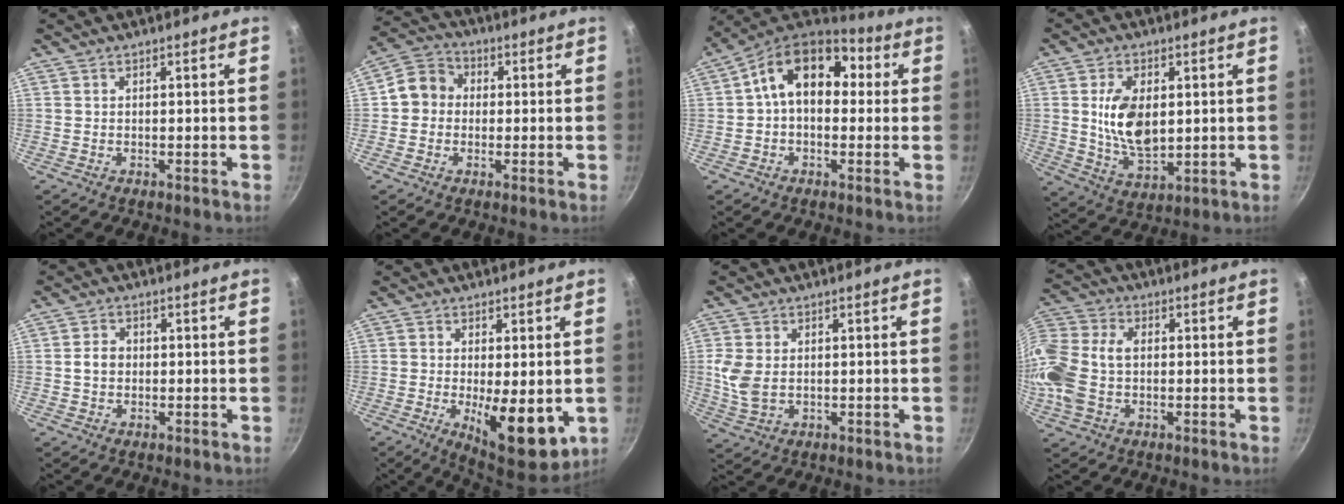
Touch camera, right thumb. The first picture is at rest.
{"total": 7.4, "force": [0.0, 6.5, 3.4], "torque": [-0.043, 0.025, -0.014]}
{"total": 15.1, "force": [2.1, 10.0, 11.1], "torque": [-0.143, 0.045, 0.021]}
{"total": 11.4, "force": [1.4, 6.7, 9.2], "torque": [-0.154, -0.015, 0.037]}
{"total": 3.1, "force": [-0.1, 2.5, 1.8], "torque": [-0.028, 0.009, -0.006]}
{"total": 13.0, "force": [-2.8, 4.9, 11.7], "torque": [-0.158, -0.026, -0.025]}
{"total": 6.1, "force": [0.3, 4.2, 4.4], "torque": [-0.100, -0.001, 0.014]}
{"total": 16.8, "force": [-0.3, 11.6, 12.1], "torque": [-0.314, 0.021, -0.003]}